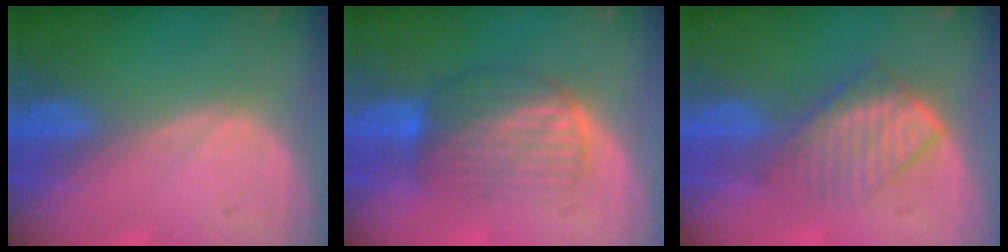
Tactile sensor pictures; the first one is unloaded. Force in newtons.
{"total": 6.7, "press": 6.4, "slide": 1.8}
{"total": 5.9, "press": 5.8, "slide": 1.3}